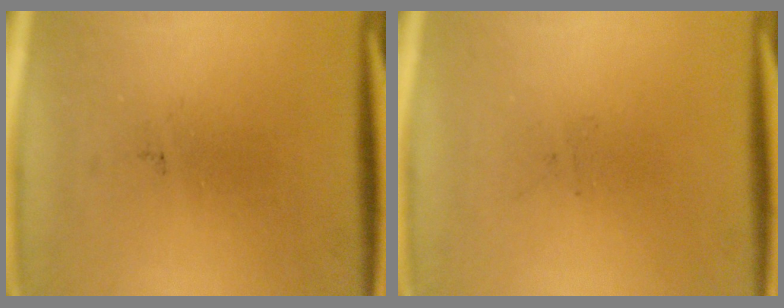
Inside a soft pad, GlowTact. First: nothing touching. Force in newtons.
{"total": 0.0}